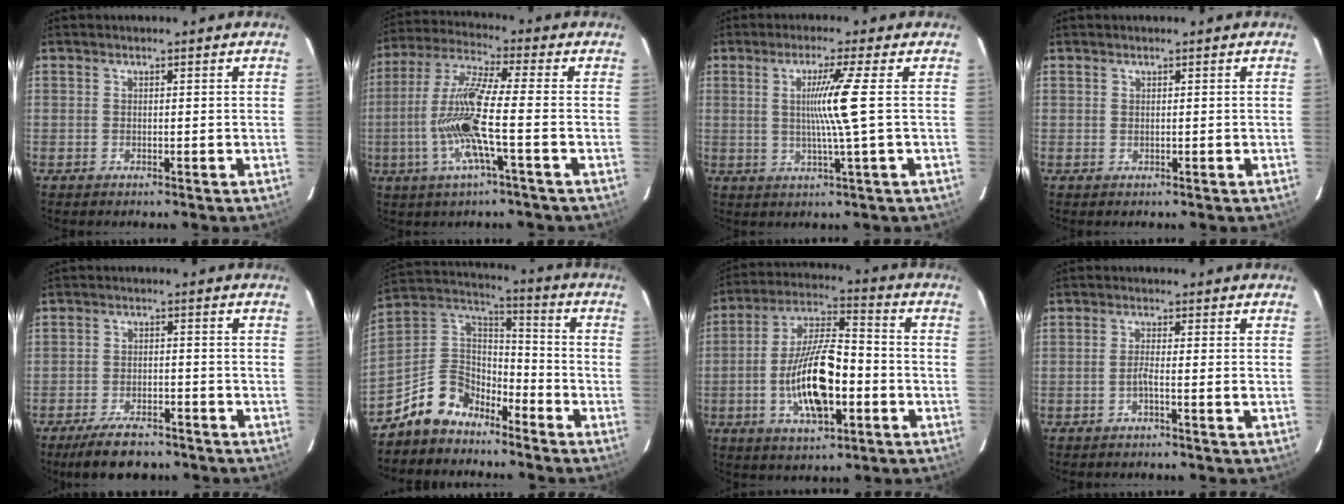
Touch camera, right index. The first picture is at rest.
{"total": 12.2, "force": [-3.2, 0.0, 11.8], "torque": [-0.246, 0.002, -0.069]}
{"total": 6.5, "force": [0.6, -2.1, 6.1], "torque": [-0.116, -0.008, 0.015]}
{"total": 0.0}
{"total": 7.2, "force": [-5.9, 2.5, 3.3], "torque": [-0.061, -0.008, -0.102]}
{"total": 9.8, "force": [-7.5, 5.9, 2.4], "torque": [-0.056, 0.052, -0.144]}
{"total": 14.4, "force": [-3.8, 4.5, 13.2], "torque": [-0.256, 0.009, -0.065]}
{"total": 1.9, "force": [-0.9, -0.3, 1.7], "torque": [-0.031, 0.001, -0.019]}